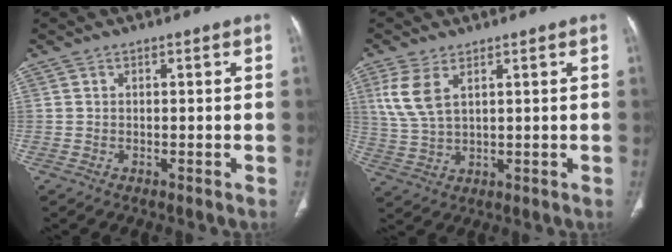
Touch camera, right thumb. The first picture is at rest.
{"total": 6.8, "force": [2.9, 3.2, 5.2], "torque": [-0.120, -0.003, 0.071]}